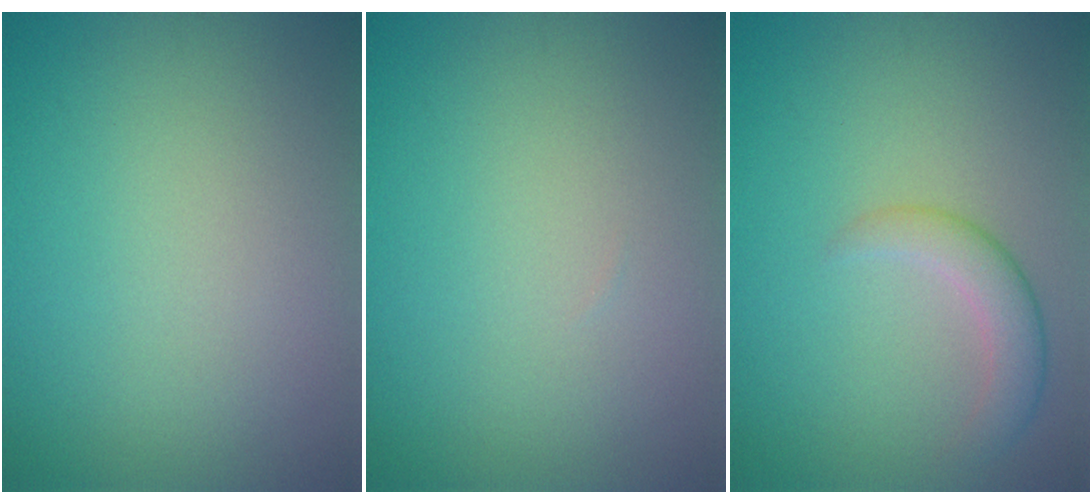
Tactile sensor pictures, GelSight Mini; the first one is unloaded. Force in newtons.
{"total": 0.0}
{"total": 2.6, "press": 2.6, "slide": 0.1}